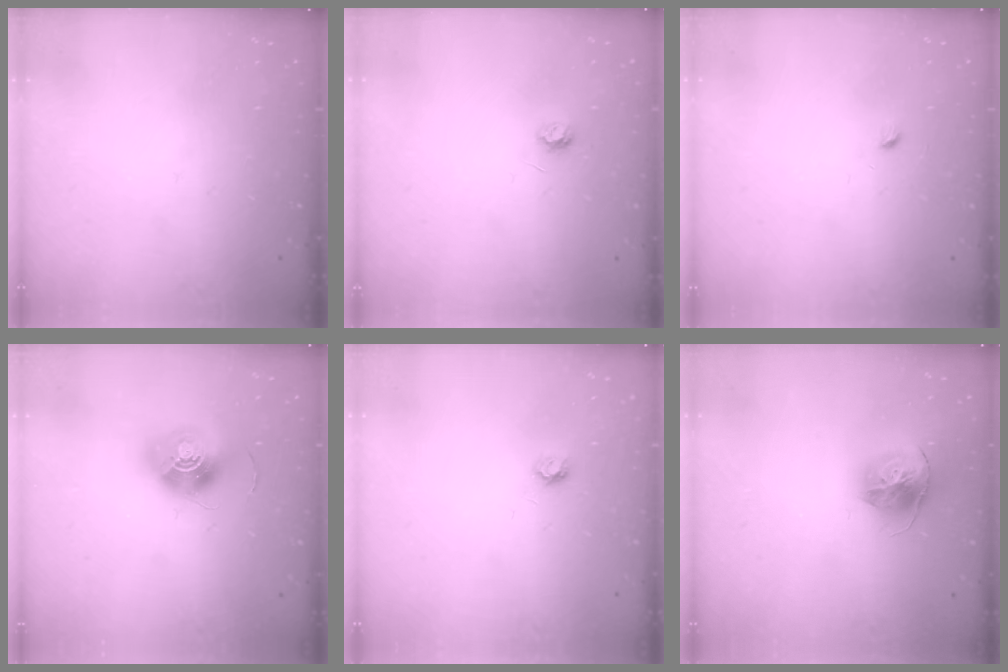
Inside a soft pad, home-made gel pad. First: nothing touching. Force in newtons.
{"total": 3.5, "press": 3.5, "slide": 0.5}
{"total": 2.9, "press": 2.9, "slide": 0.4}
{"total": 13.5, "press": 13.5, "slide": 0.6}
{"total": 4.2, "press": 4.2, "slide": 0.4}
{"total": 14.8, "press": 14.7, "slide": 1.6}